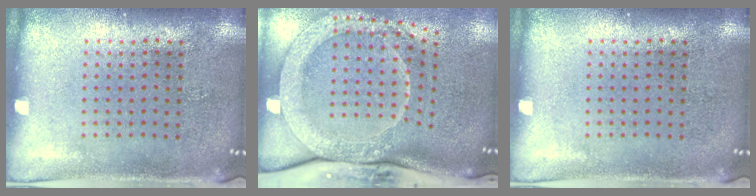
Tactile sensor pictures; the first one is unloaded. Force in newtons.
{"total": 3.0, "press": 2.3, "slide": 1.9}
{"total": 0.0}